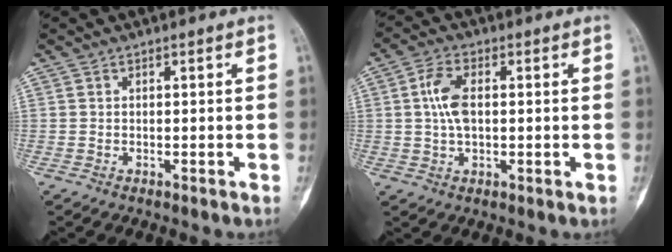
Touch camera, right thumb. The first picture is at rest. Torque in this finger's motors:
{"motor_torque": [-0.19, 1.47, 0.13, -0.14, 0.25]}